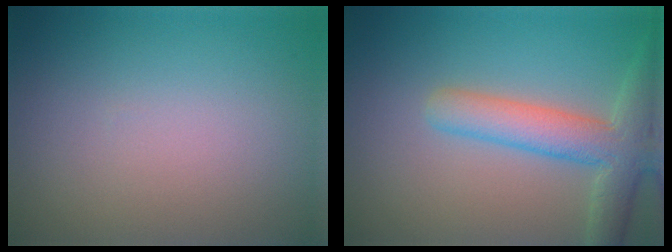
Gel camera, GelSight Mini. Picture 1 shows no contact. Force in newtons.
{"total": 5.4, "press": 5.4, "slide": 0.4}